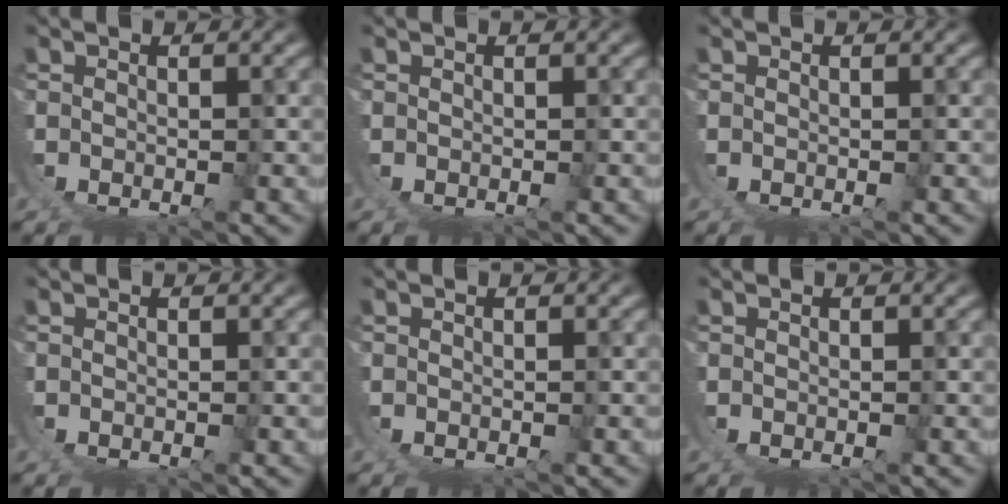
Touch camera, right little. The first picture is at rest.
{"total": 0.0}
{"total": 0.0}
{"total": 0.0}
{"total": 0.0}
{"total": 0.0}